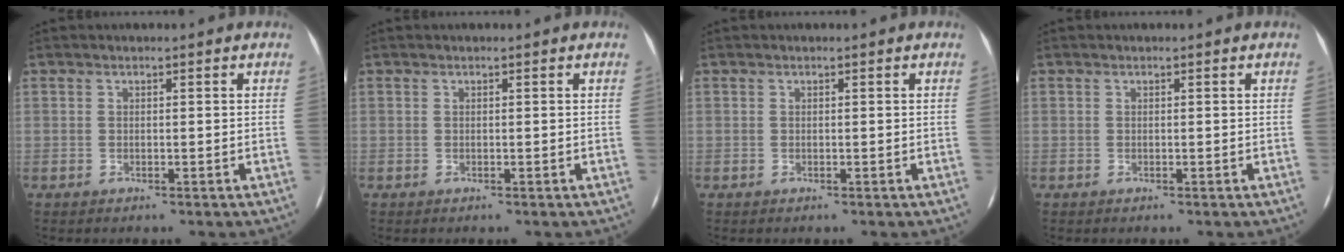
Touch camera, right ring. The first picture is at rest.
{"total": 0.0}
{"total": 0.0}
{"total": 0.0}